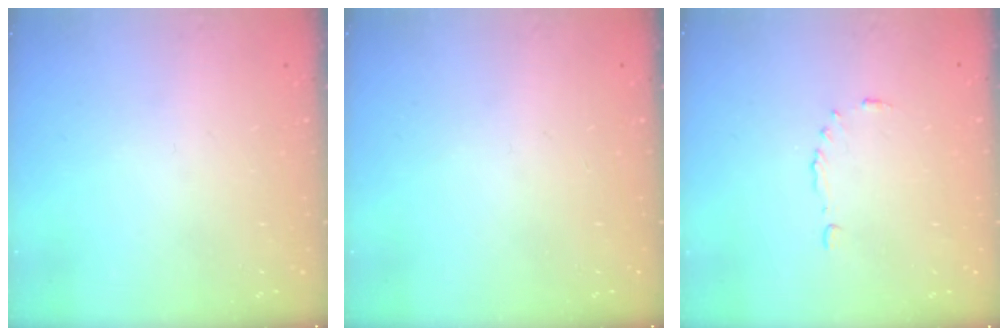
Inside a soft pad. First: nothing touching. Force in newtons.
{"total": 0.0}
{"total": 3.9, "press": 3.8, "slide": 0.5}